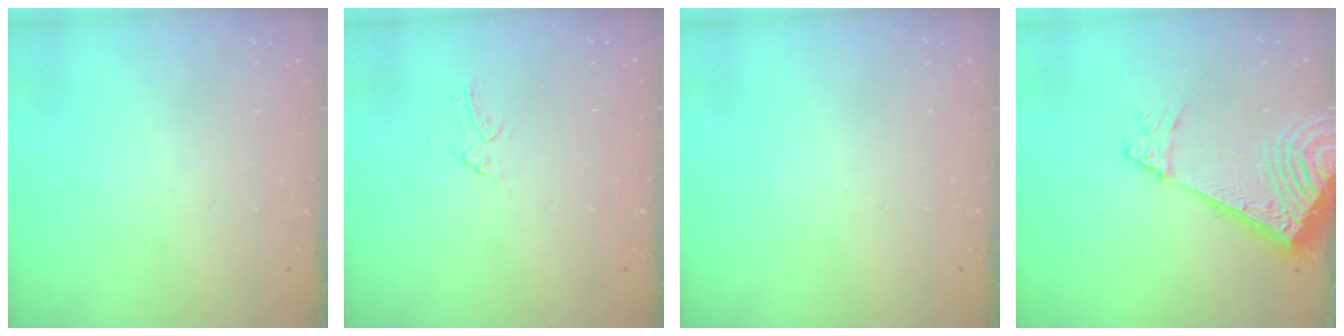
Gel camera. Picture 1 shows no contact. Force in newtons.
{"total": 1.1, "press": 1.1, "slide": 0.1}
{"total": 0.0}
{"total": 9.3, "press": 9.2, "slide": 1.1}